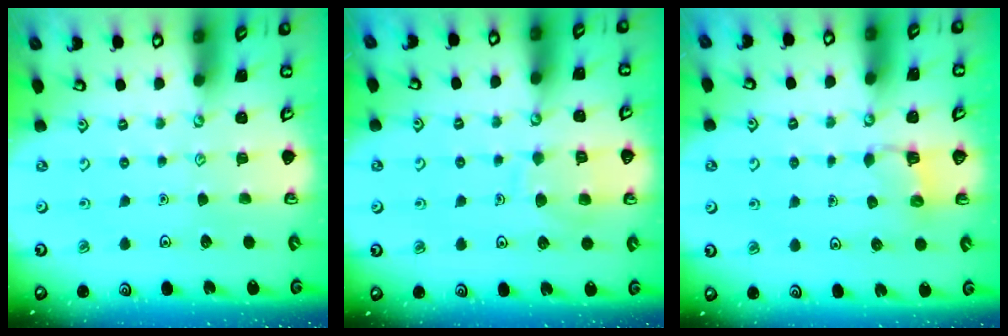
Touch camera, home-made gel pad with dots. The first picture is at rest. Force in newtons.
{"total": 8.3, "press": 8.2, "slide": 0.8}
{"total": 3.4, "press": 3.3, "slide": 0.6}